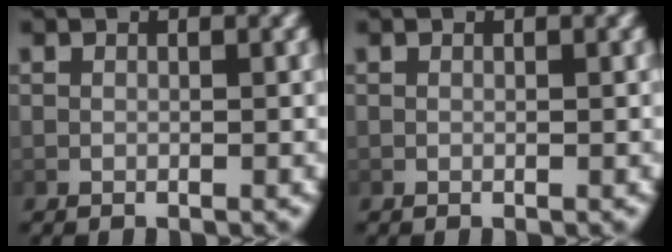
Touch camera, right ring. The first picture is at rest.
{"total": 0.0}